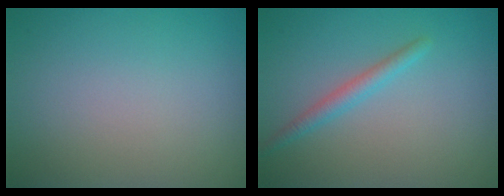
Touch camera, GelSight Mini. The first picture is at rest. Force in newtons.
{"total": 1.8, "press": 1.8, "slide": 0.1}